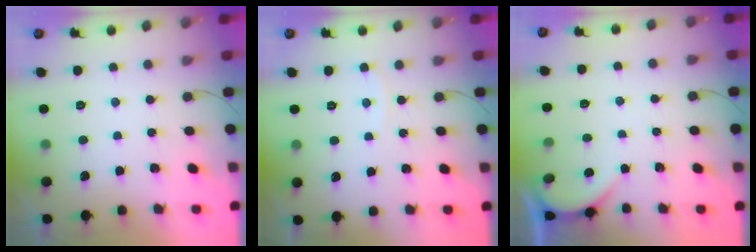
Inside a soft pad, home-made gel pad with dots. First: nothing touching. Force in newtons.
{"total": 3.1, "press": 3.1, "slide": 0.2}
{"total": 0.7, "press": 0.7, "slide": 0.1}